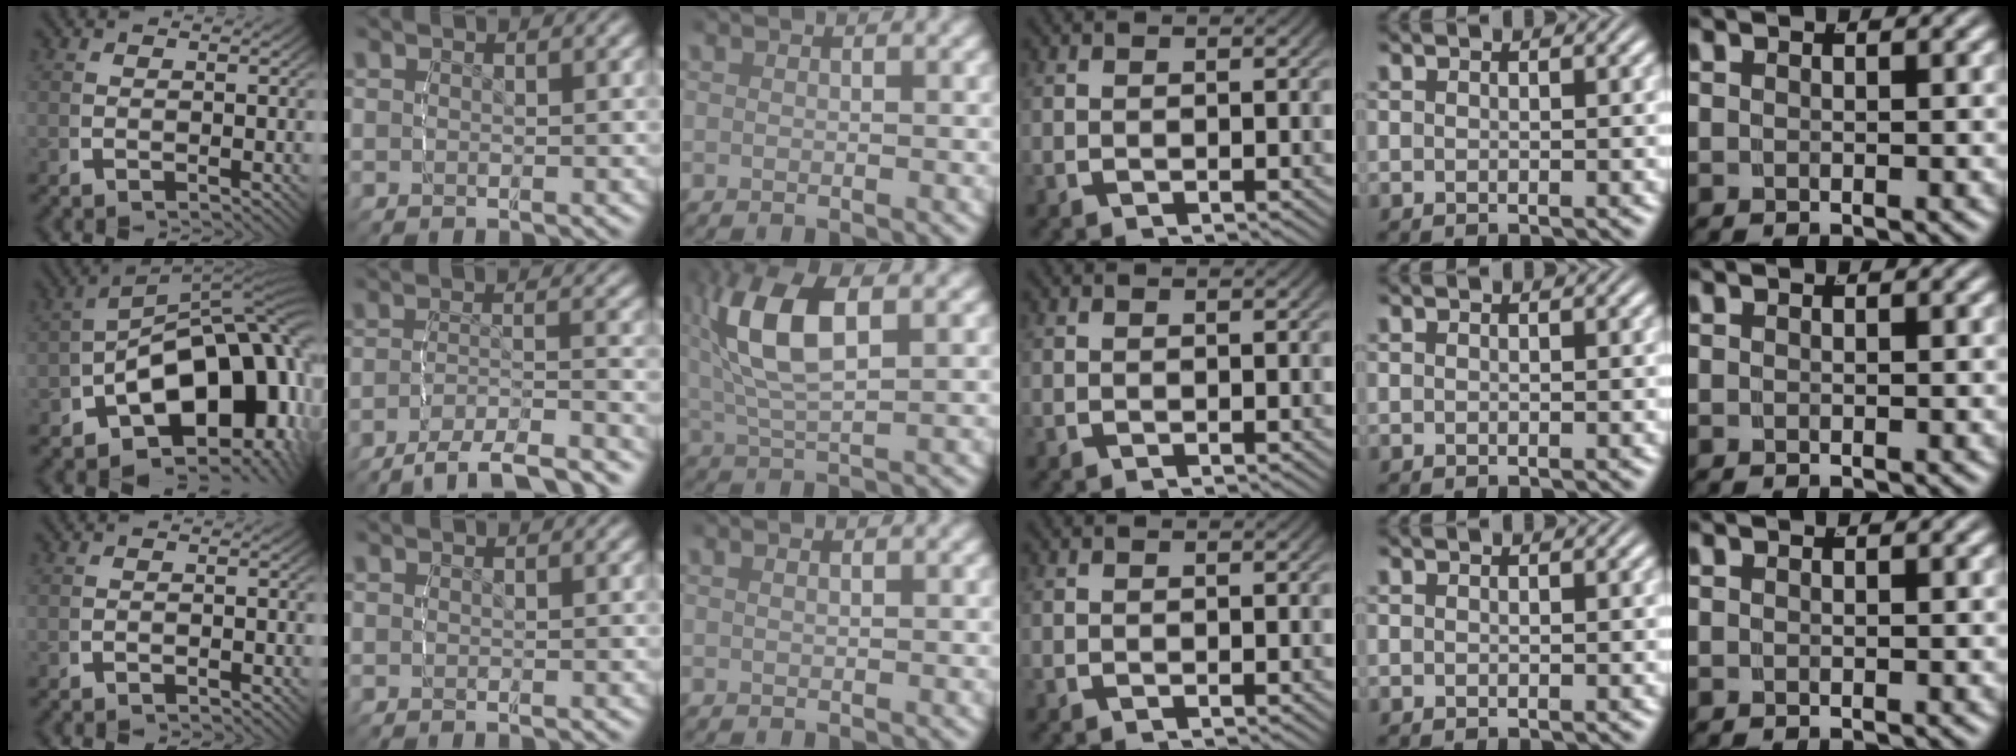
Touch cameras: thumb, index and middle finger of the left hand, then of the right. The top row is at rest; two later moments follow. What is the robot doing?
{"motion": "lift_and_place", "object": "legos"}